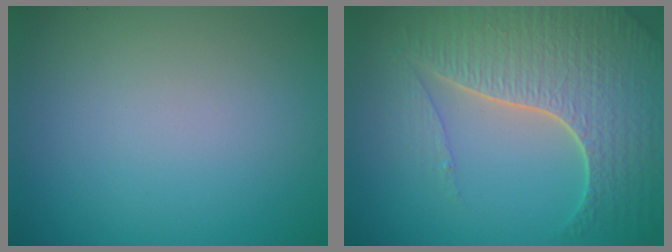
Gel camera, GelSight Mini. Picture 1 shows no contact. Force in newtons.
{"total": 7.1, "press": 5.2, "slide": 4.9}